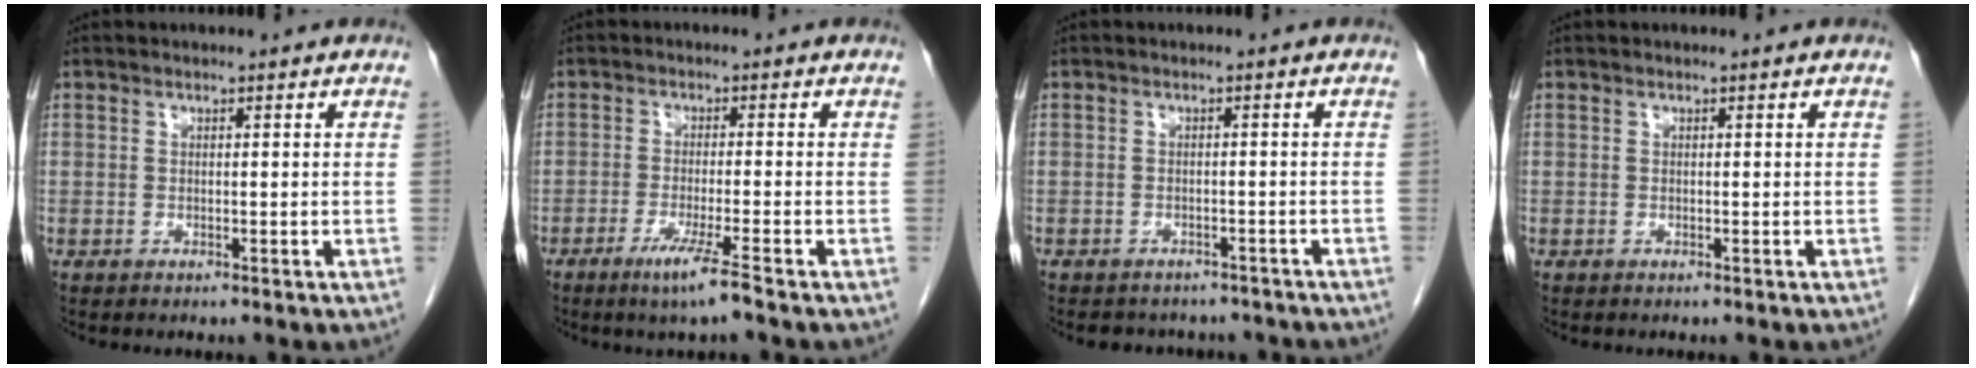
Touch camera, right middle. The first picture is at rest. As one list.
[{"total": 5.0, "force": [-3.2, -0.8, 3.8], "torque": [-0.072, -0.015, -0.062]}, {"total": 7.2, "force": [-6.4, 3.1, 1.2], "torque": [-0.010, 0.009, -0.067]}, {"total": 0.0}]